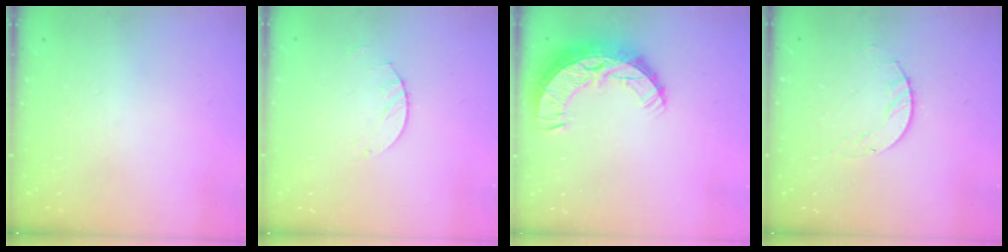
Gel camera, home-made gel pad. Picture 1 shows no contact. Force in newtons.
{"total": 2.0, "press": 2.0, "slide": 0.2}
{"total": 11.1, "press": 11.0, "slide": 0.8}
{"total": 2.9, "press": 2.9, "slide": 0.4}